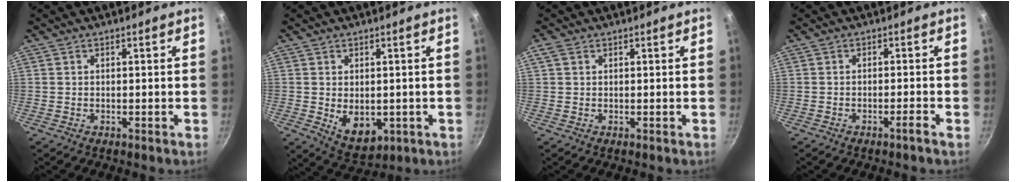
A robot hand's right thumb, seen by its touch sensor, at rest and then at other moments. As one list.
[{"total": 7.6, "force": [-0.7, 5.1, 5.6], "torque": [-0.072, -0.013, 0.009]}, {"total": 1.5, "force": [0.7, 1.0, 1.0], "torque": [-0.022, 0.004, 0.015]}, {"total": 1.7, "force": [-1.2, -0.2, 1.1], "torque": [-0.026, 0.012, -0.018]}]